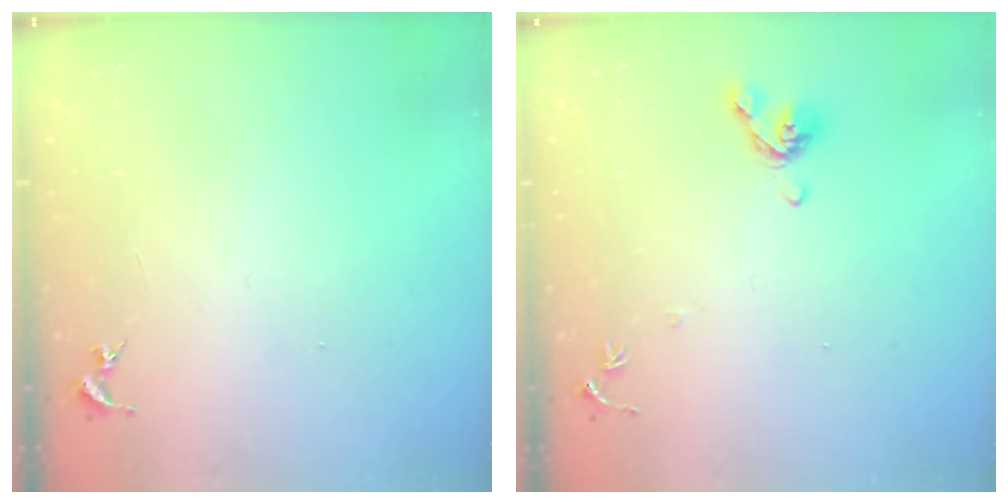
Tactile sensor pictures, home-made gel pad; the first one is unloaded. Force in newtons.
{"total": 7.3, "press": 7.1, "slide": 1.6}